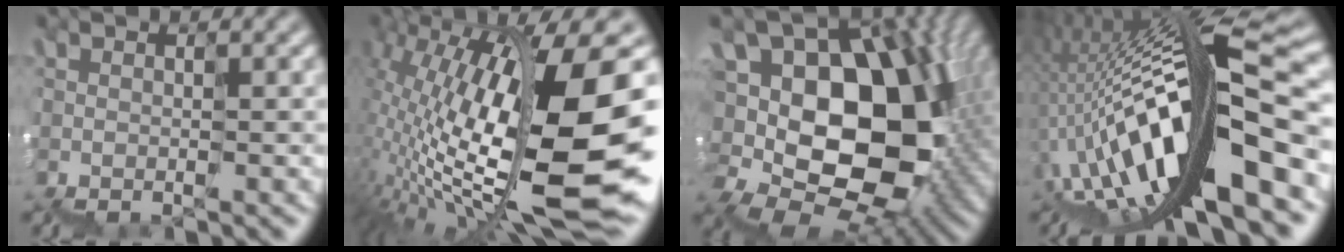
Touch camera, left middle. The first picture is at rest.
{"total": 14.4, "force": [0.4, 4.9, 13.6], "torque": [-0.249, 0.027, 0.007]}
{"total": 14.0, "force": [0.5, 10.1, 9.6], "torque": [-0.156, 0.043, -0.006]}
{"total": 14.2, "force": [-3.8, 3.9, 13.2], "torque": [-0.246, 0.045, -0.074]}